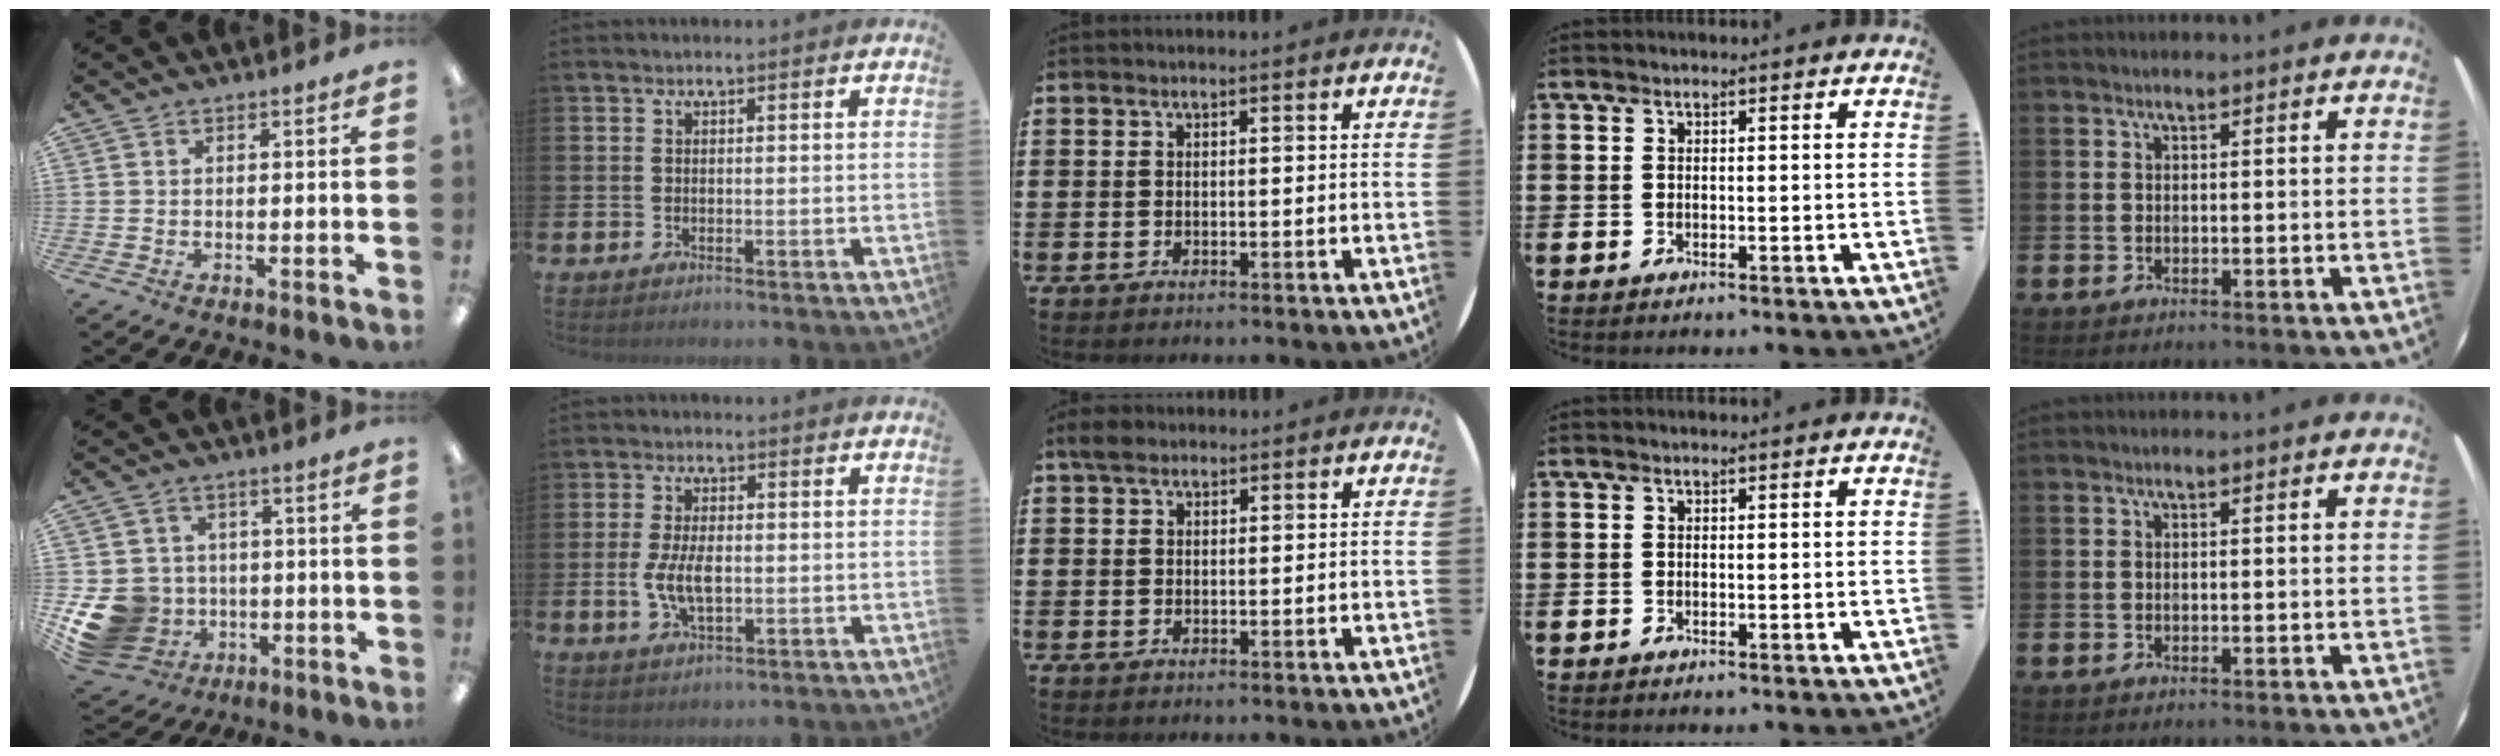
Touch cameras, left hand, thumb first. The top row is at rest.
{"thumb": {"total": 12.5, "force": [-2.9, 11.3, 4.6], "torque": [-0.122, 0.020, -0.042]}, "index": {"total": 5.4, "force": [-0.3, 2.7, 4.7], "torque": [-0.096, 0.002, -0.010]}, "middle": {"total": 1.8, "force": [1.5, 0.9, 0.6], "torque": [-0.006, 0.004, 0.026]}}